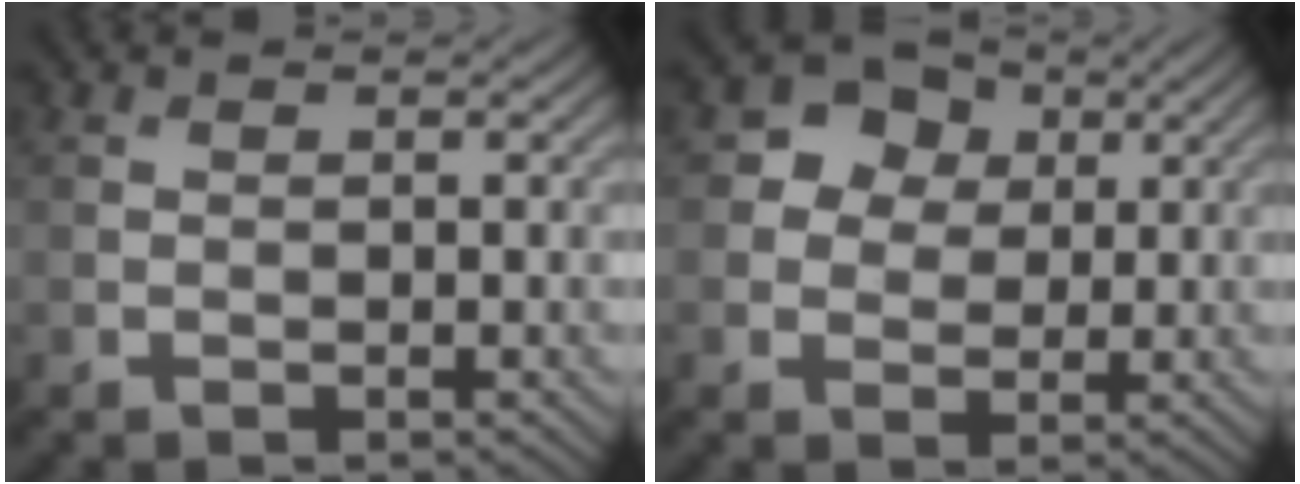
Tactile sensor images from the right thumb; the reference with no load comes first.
{"total": 6.5, "force": [2.4, 5.6, 2.4], "torque": [-0.067, 0.010, 0.029]}